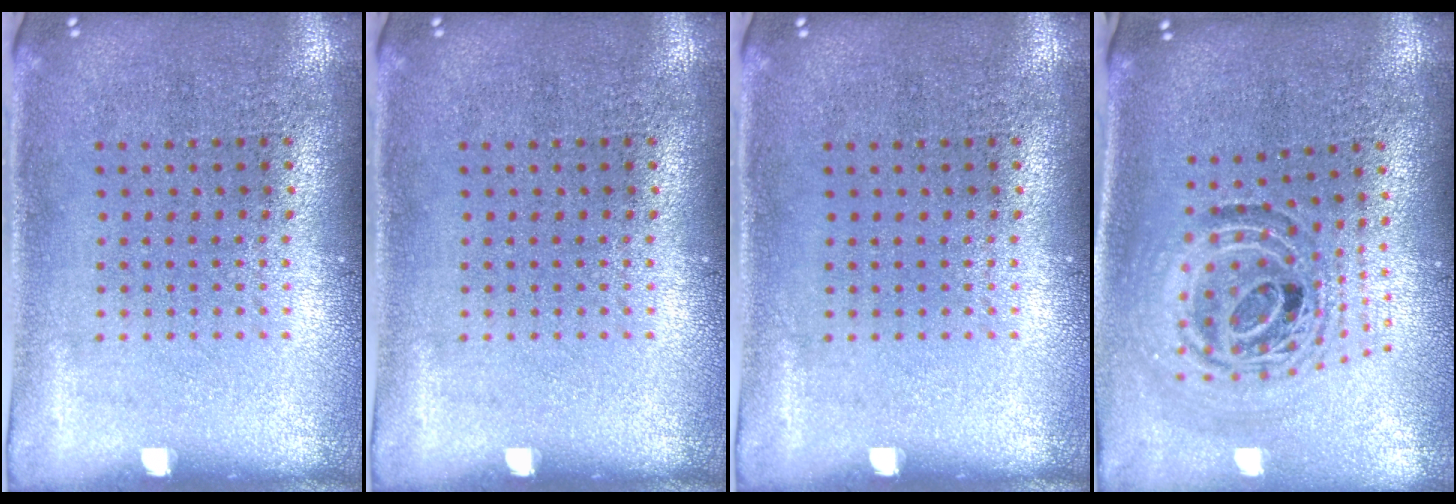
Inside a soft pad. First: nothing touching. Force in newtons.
{"total": 0.0}
{"total": 0.0}
{"total": 1.2, "press": 1.1, "slide": 0.5}